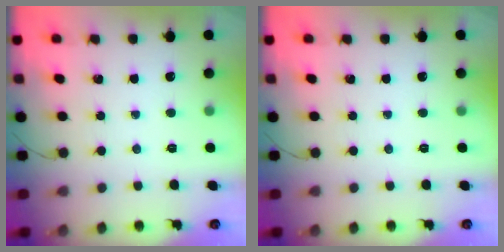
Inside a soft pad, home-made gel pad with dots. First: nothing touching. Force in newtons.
{"total": 0.0}